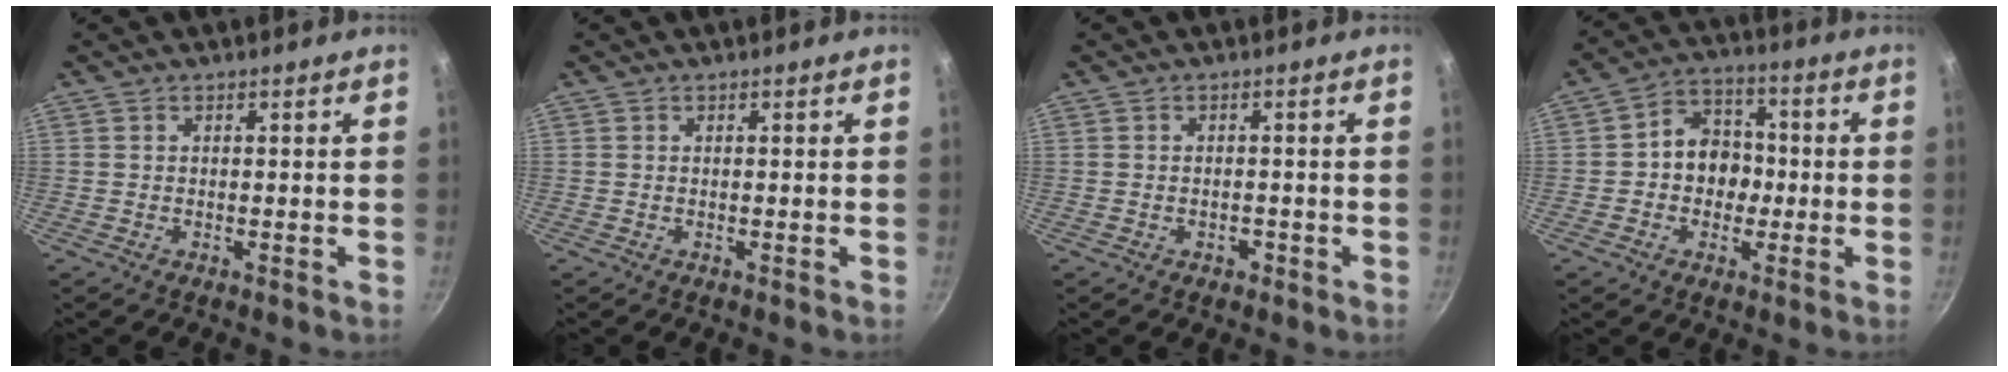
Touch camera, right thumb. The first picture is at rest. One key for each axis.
{"total": 0.0}
{"total": 1.5, "fx": -0.7, "fy": 1.0, "fz": 0.8, "tx": -0.009, "ty": 0.006, "tz": -0.008}
{"total": 9.1, "fx": -0.8, "fy": 7.7, "fz": 4.9, "tx": -0.025, "ty": 0.027, "tz": -0.025}